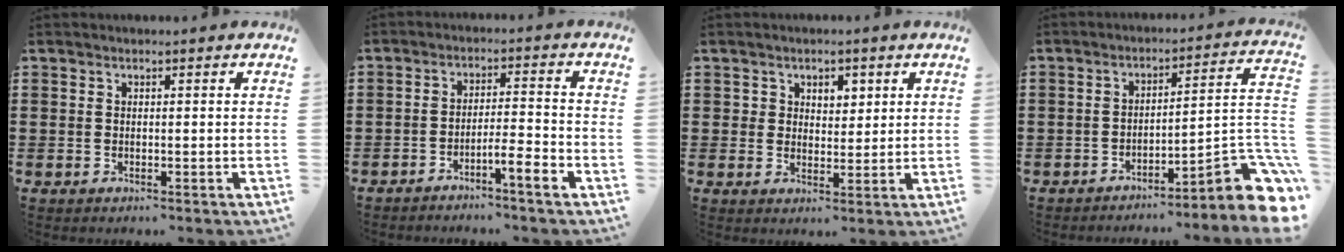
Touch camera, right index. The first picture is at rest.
{"total": 4.6, "force": [-3.5, 0.0, 3.0], "torque": [-0.052, -0.002, -0.064]}
{"total": 2.8, "force": [1.7, 2.2, 0.5], "torque": [-0.021, 0.013, 0.029]}
{"total": 7.9, "force": [-4.8, 1.6, 6.1], "torque": [-0.077, -0.009, -0.092]}